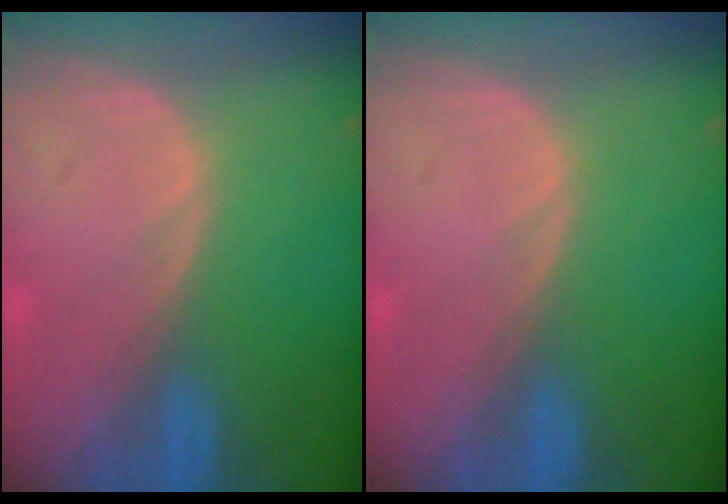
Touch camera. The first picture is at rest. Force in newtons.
{"total": 0.0}